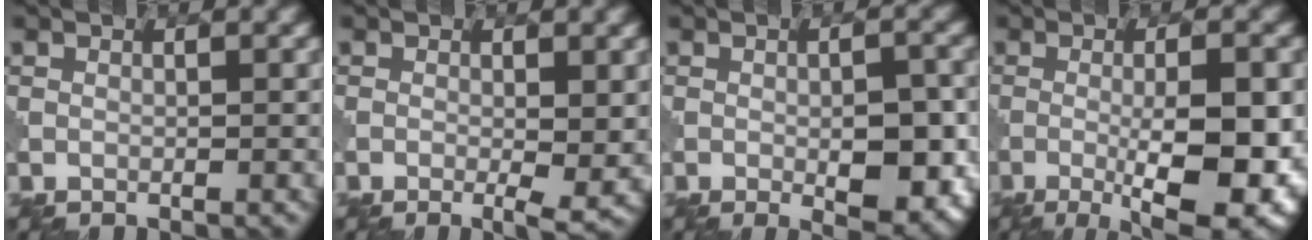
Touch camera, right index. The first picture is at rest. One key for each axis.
{"total": 3.1, "fx": -0.4, "fy": 0.7, "fz": 3.0, "tx": -0.047, "ty": -0.011, "tz": -0.007}
{"total": 5.7, "fx": -1.3, "fy": 2.0, "fz": 5.2, "tx": -0.074, "ty": -0.004, "tz": -0.015}
{"total": 10.9, "fx": -2.5, "fy": 3.1, "fz": 10.2, "tx": -0.147, "ty": -0.011, "tz": -0.032}